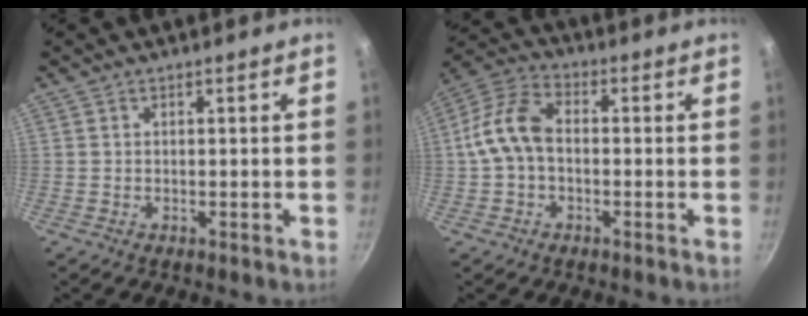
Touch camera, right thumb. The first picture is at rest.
{"total": 9.8, "force": [-0.7, 6.5, 7.2], "torque": [-0.132, 0.035, -0.028]}